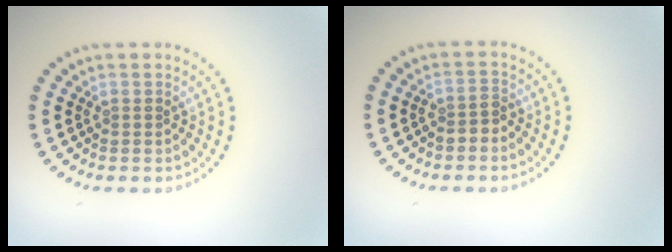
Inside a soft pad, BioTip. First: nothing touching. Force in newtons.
{"total": 1.4, "press": 1.2, "slide": 0.7}